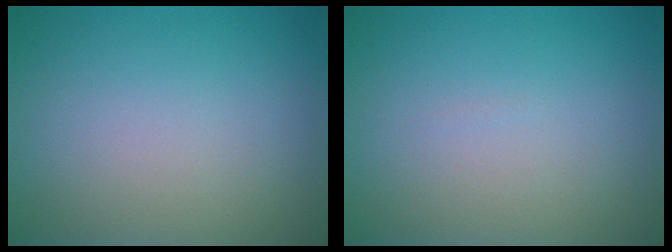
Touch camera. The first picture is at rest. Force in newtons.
{"total": 0.0}